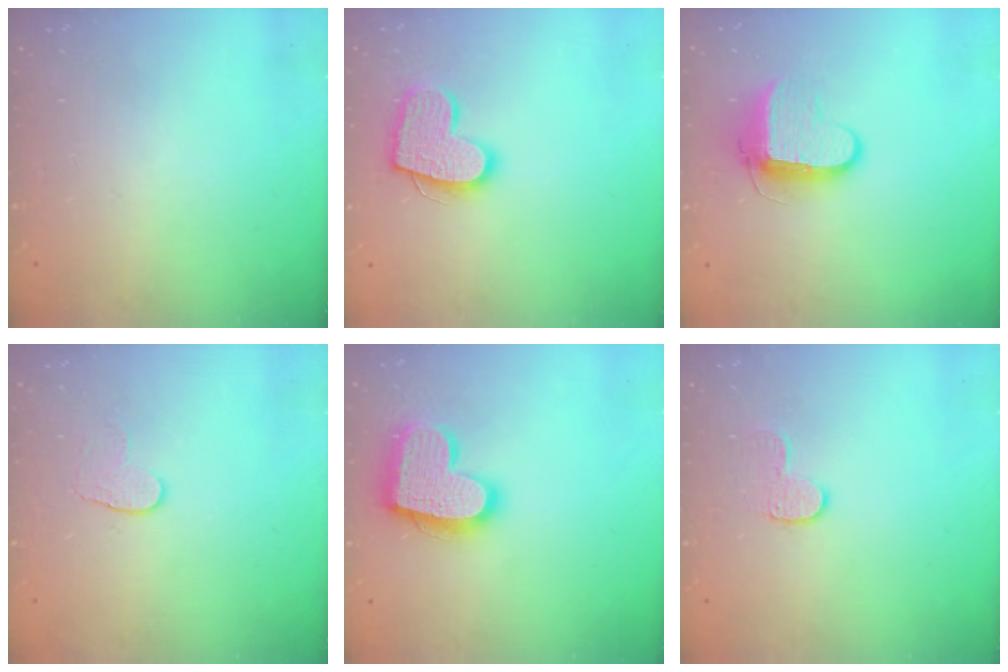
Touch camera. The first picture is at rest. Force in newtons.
{"total": 14.6, "press": 14.6, "slide": 1.1}
{"total": 9.9, "press": 9.8, "slide": 0.5}
{"total": 6.2, "press": 6.1, "slide": 0.5}
{"total": 17.4, "press": 17.3, "slide": 1.4}
{"total": 6.5, "press": 6.4, "slide": 0.4}